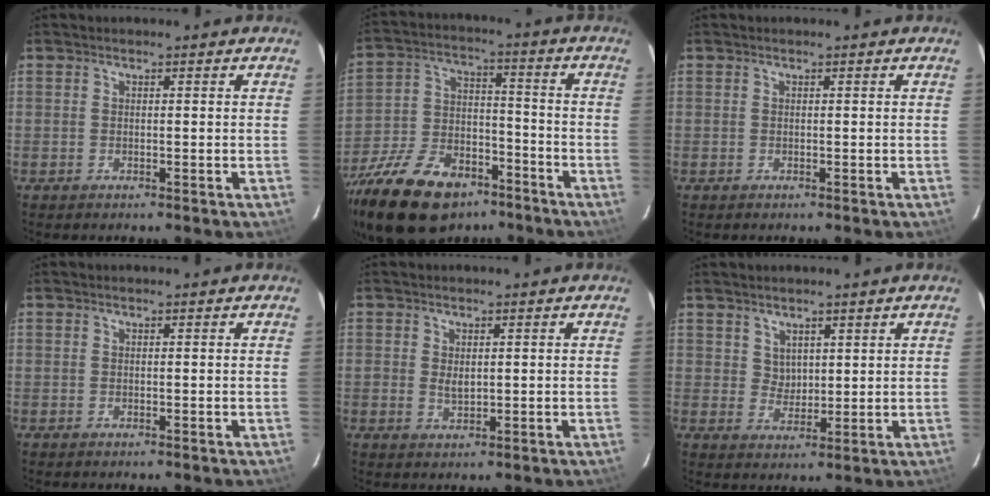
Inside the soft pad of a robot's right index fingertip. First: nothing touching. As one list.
[{"total": 22.9, "force": [-15.4, 12.0, 12.0], "torque": [-0.263, -0.008, -0.252]}, {"total": 0.0}, {"total": 0.0}, {"total": 2.1, "force": [0.5, 1.4, 1.5], "torque": [-0.025, 0.000, 0.010]}, {"total": 3.7, "force": [2.4, 2.6, 0.8], "torque": [-0.006, 0.005, 0.050]}]